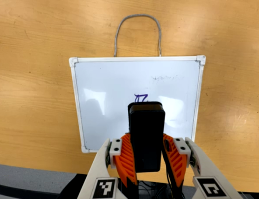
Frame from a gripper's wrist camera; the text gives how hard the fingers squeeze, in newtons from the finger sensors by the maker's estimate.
{"total": 7.5, "left": 6.9, "right": 8.1}